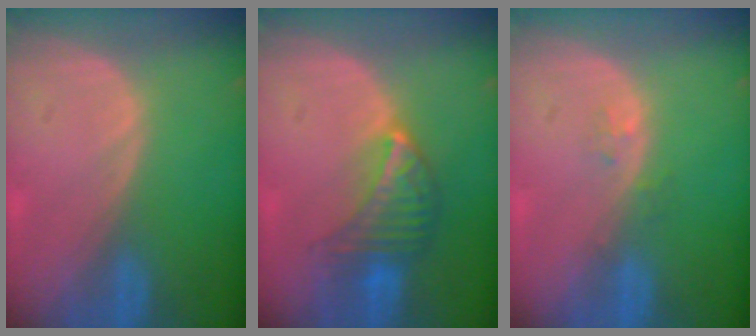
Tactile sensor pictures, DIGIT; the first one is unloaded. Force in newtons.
{"total": 7.1, "press": 6.5, "slide": 3.0}
{"total": 1.2, "press": 1.2, "slide": 0.1}